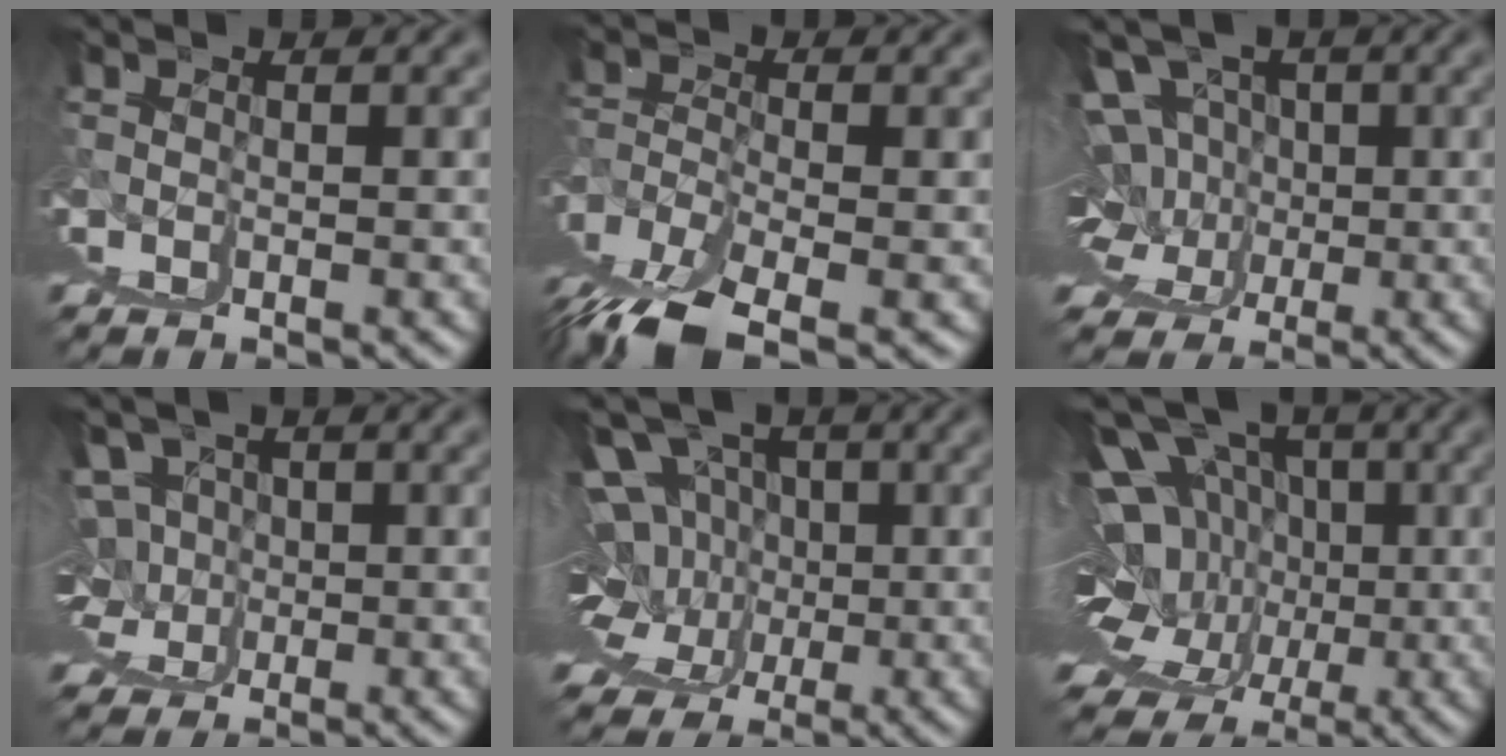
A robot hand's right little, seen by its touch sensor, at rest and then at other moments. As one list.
[{"total": 4.1, "force": [1.2, -2.3, 3.2], "torque": [-0.051, 0.004, 0.038]}, {"total": 6.1, "force": [1.7, 3.9, 4.3], "torque": [-0.058, -0.026, 0.045]}, {"total": 2.7, "force": [2.1, 0.6, 1.6], "torque": [-0.016, -0.019, 0.052]}, {"total": 9.2, "force": [3.2, 5.1, 6.9], "torque": [-0.089, -0.012, 0.062]}, {"total": 13.9, "force": [4.1, 7.4, 11.1], "torque": [-0.144, -0.007, 0.077]}]